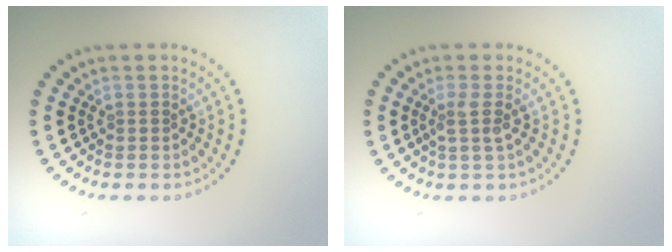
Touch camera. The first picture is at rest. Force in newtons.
{"total": 1.8, "press": 1.3, "slide": 1.2}